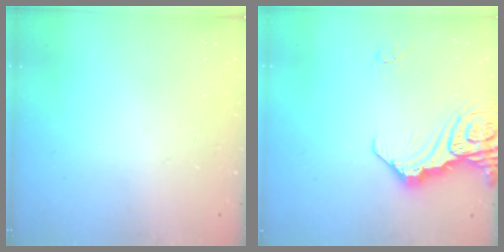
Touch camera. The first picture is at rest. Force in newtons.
{"total": 15.0, "press": 14.9, "slide": 1.9}